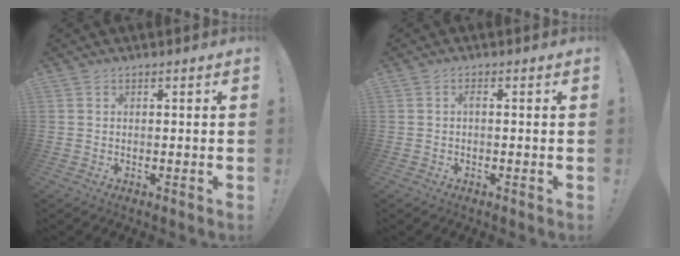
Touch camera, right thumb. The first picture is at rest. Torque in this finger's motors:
{"motor_torque": [0.42, -0.21, 0.11, -0.17, 0.00]}